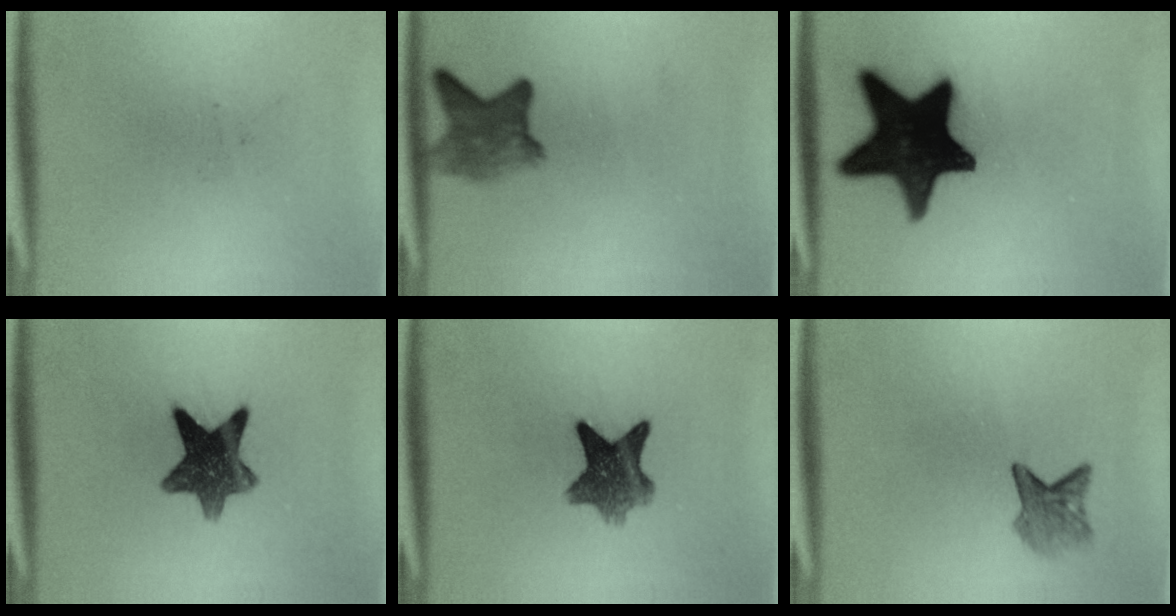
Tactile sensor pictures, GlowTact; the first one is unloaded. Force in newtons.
{"total": 5.0}
{"total": 20.0}
{"total": 10.2}
{"total": 7.9}
{"total": 2.9}